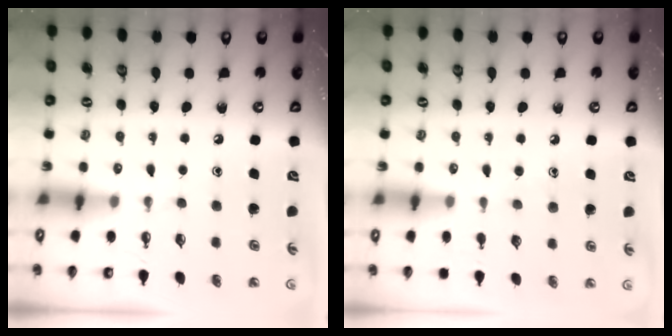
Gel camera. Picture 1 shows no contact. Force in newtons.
{"total": 5.7, "press": 5.6, "slide": 0.7}